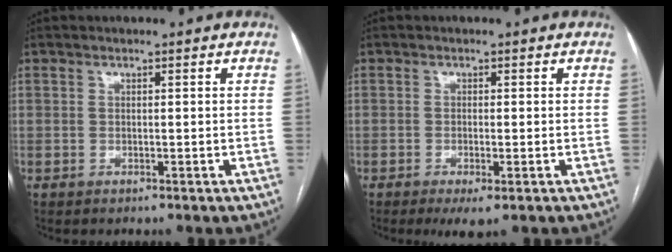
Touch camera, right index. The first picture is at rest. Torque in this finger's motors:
{"motor_torque": [0.35, -0.06, 0.20, 0.04]}